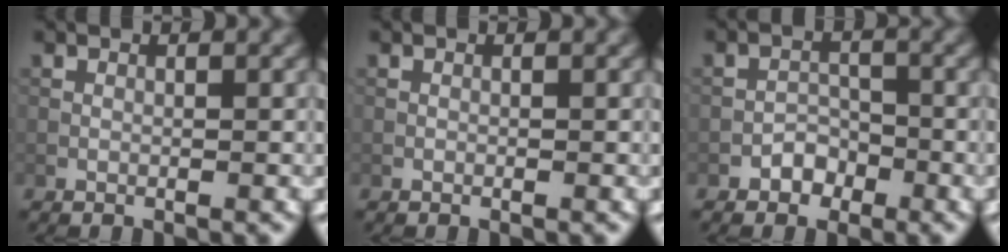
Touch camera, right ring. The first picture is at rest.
{"total": 0.0}
{"total": 1.8, "force": [-1.1, 1.3, 0.5], "torque": [0.001, 0.008, -0.020]}